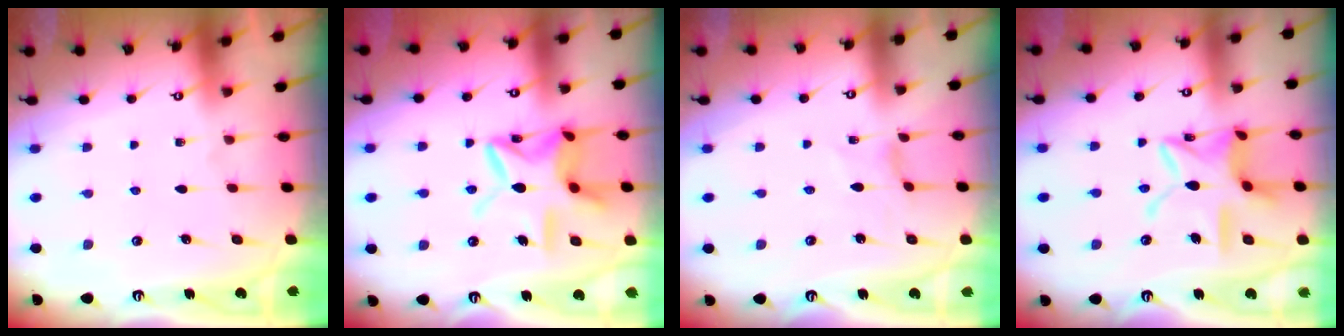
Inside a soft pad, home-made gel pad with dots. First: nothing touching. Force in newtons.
{"total": 14.1, "press": 14.1, "slide": 1.1}
{"total": 1.1, "press": 1.1, "slide": 0.3}
{"total": 14.4, "press": 14.4, "slide": 1.2}